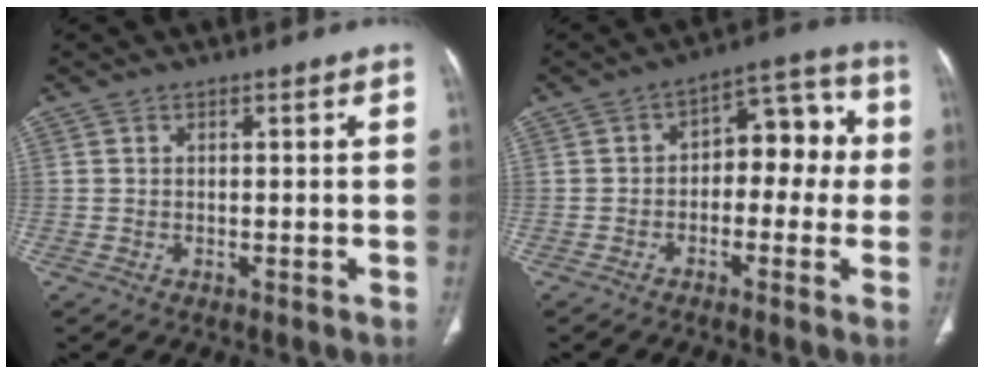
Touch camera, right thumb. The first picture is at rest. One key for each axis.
{"total": 10.5, "fx": -0.2, "fy": 6.5, "fz": 8.3, "tx": -0.062, "ty": 0.047, "tz": -0.016}